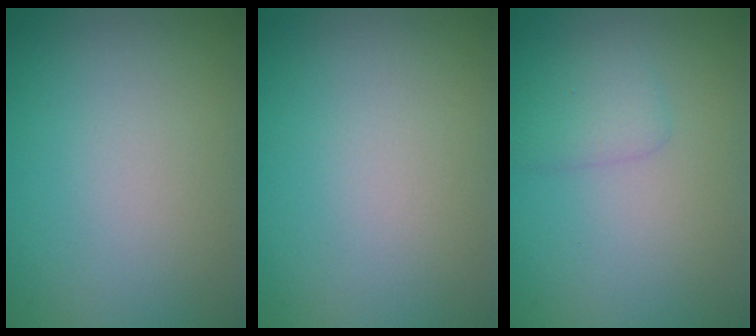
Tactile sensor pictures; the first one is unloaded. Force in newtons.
{"total": 0.0}
{"total": 1.6, "press": 1.6, "slide": 0.1}